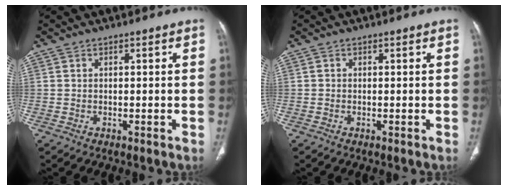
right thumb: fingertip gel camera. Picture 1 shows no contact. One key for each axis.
{"total": 0.0}